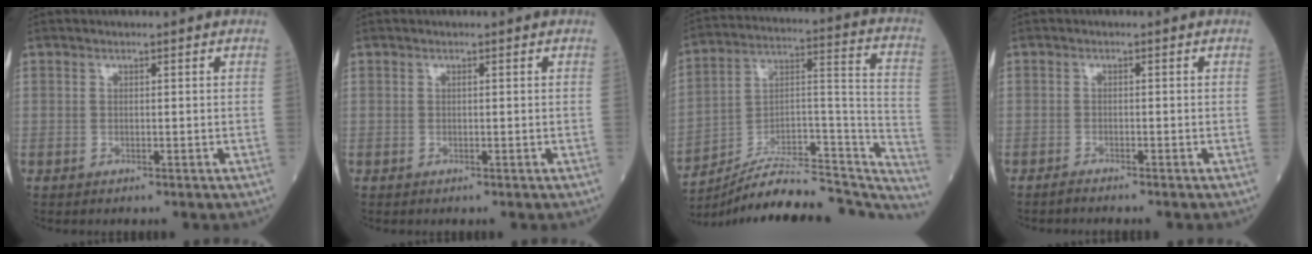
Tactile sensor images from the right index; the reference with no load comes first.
{"total": 0.0}
{"total": 27.7, "force": [-25.2, 5.9, 9.7], "torque": [-0.104, 0.047, -0.363]}
{"total": 1.6, "force": [-1.4, -0.1, 0.6], "torque": [-0.014, -0.001, -0.019]}